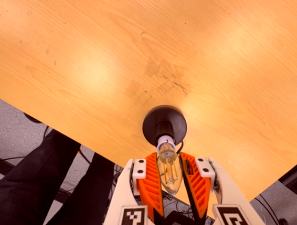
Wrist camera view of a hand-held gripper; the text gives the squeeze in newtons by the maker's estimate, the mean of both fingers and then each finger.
{"total": 11.1, "left": 11.1, "right": 11.2}